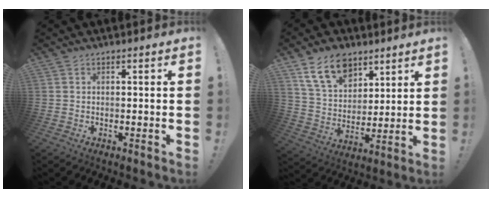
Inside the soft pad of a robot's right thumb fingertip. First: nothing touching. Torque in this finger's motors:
{"motor_torque": [1.32, 1.33, 0.11, 0.10, 0.04]}